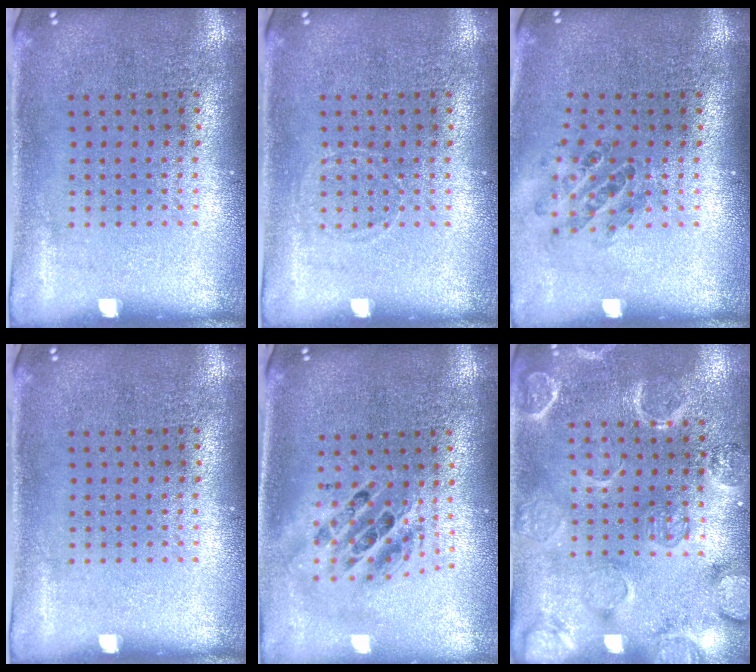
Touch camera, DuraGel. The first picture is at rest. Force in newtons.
{"total": 0.6, "press": 0.6, "slide": 0.0}
{"total": 0.9, "press": 0.9, "slide": 0.1}
{"total": 0.0}
{"total": 1.8, "press": 1.5, "slide": 1.1}
{"total": 2.4, "press": 2.3, "slide": 0.6}